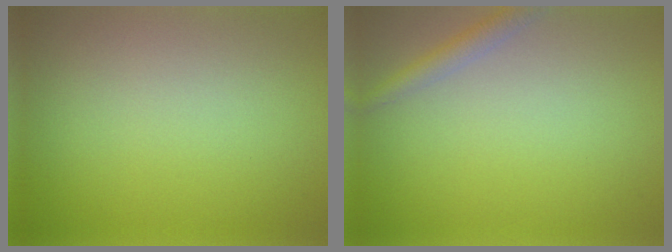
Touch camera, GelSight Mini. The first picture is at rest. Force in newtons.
{"total": 1.8, "press": 1.8, "slide": 0.1}